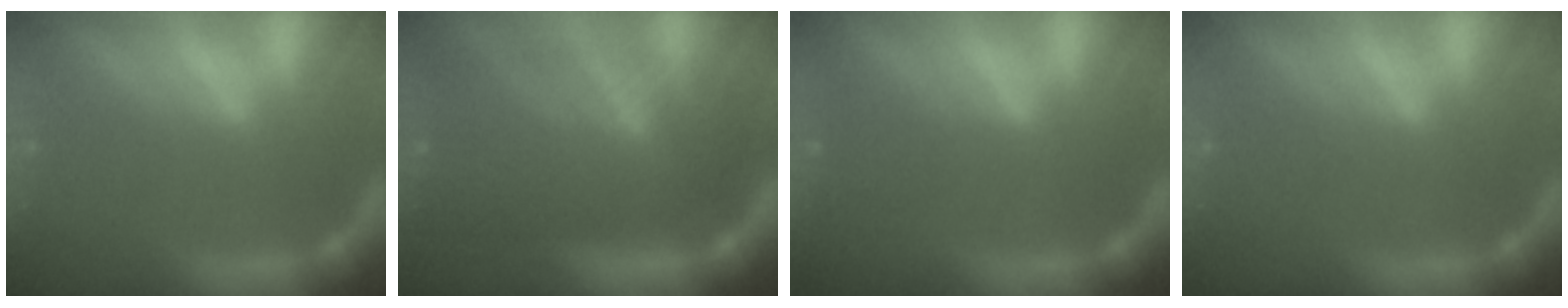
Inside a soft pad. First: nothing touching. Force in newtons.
{"total": 9.1}
{"total": 1.5}
{"total": 0.0}